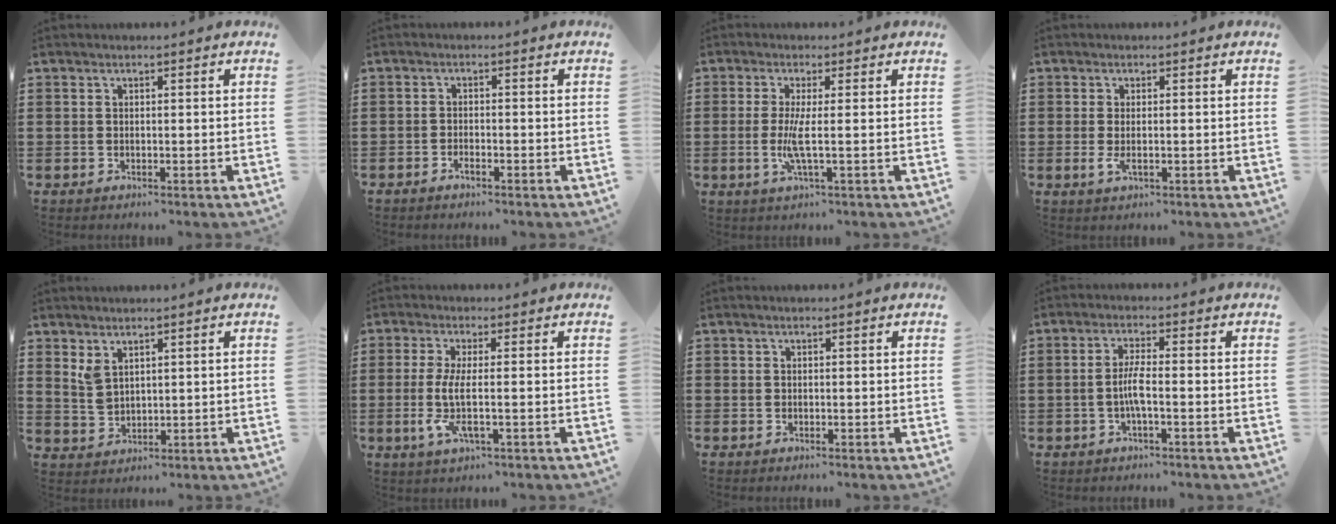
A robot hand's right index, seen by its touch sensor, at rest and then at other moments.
{"total": 1.3, "force": [-1.0, 0.4, 0.7], "torque": [-0.016, -0.004, -0.017]}
{"total": 4.4, "force": [-0.4, 0.0, 4.4], "torque": [-0.095, -0.014, -0.013]}
{"total": 2.0, "force": [-0.3, 0.5, 1.9], "torque": [-0.042, -0.007, -0.006]}
{"total": 2.9, "force": [2.0, 1.3, 1.6], "torque": [-0.035, 0.003, 0.038]}
{"total": 5.3, "force": [-0.9, 0.7, 5.2], "torque": [-0.122, -0.016, -0.025]}
{"total": 0.0}
{"total": 3.7, "force": [-1.0, 0.4, 3.6], "torque": [-0.079, -0.006, -0.025]}